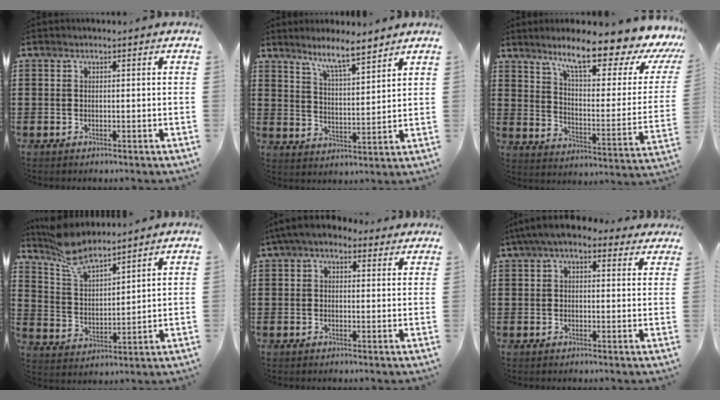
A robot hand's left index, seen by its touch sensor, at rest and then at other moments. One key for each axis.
{"total": 6.6, "fx": 5.8, "fy": 0.1, "fz": 3.2, "tx": -0.081, "ty": -0.024, "tz": 0.101}
{"total": 13.1, "fx": 9.4, "fy": 1.9, "fz": 9.0, "tx": -0.165, "ty": -0.060, "tz": 0.148}
{"total": 7.9, "fx": 7.0, "fy": 1.4, "fz": 3.3, "tx": -0.091, "ty": -0.023, "tz": 0.129}
{"total": 3.6, "fx": 2.3, "fy": 2.0, "fz": 2.0, "tx": -0.047, "ty": 0.003, "tz": 0.041}
{"total": 4.8, "fx": 3.3, "fy": 1.8, "fz": 2.9, "tx": -0.068, "ty": 0.001, "tz": 0.059}